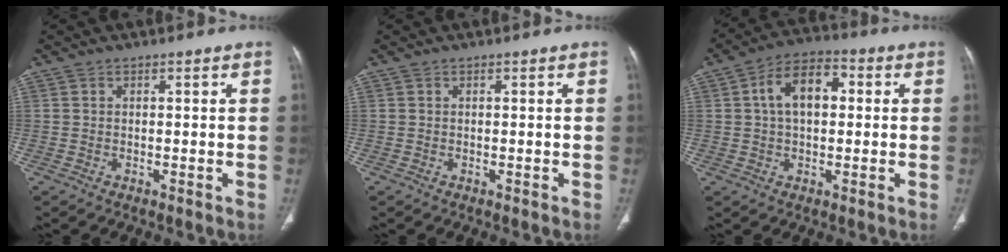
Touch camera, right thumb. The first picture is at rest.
{"total": 0.0}
{"total": 9.6, "force": [1.5, 5.9, 7.5], "torque": [-0.118, 0.025, 0.018]}